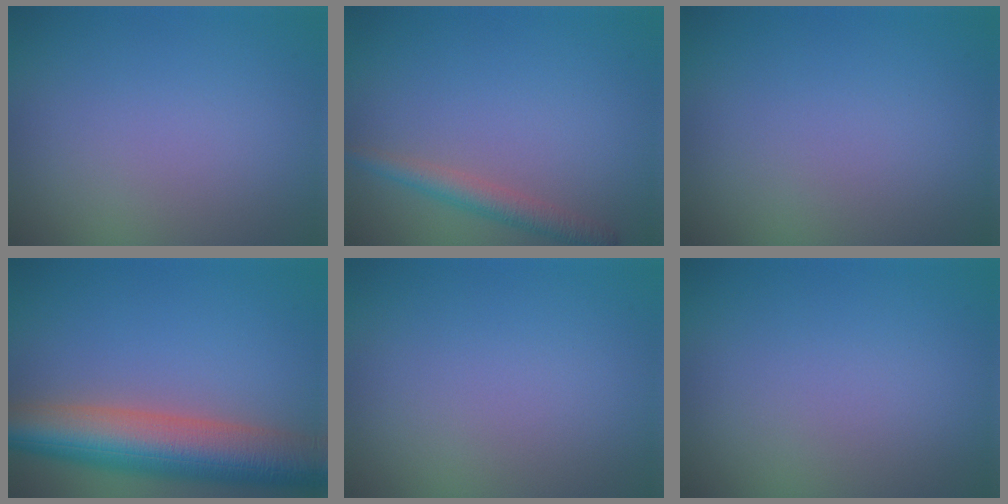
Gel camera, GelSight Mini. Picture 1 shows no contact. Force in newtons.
{"total": 2.3, "press": 2.3, "slide": 0.1}
{"total": 0.0}
{"total": 9.5, "press": 9.5, "slide": 0.7}
{"total": 0.0}
{"total": 0.0}